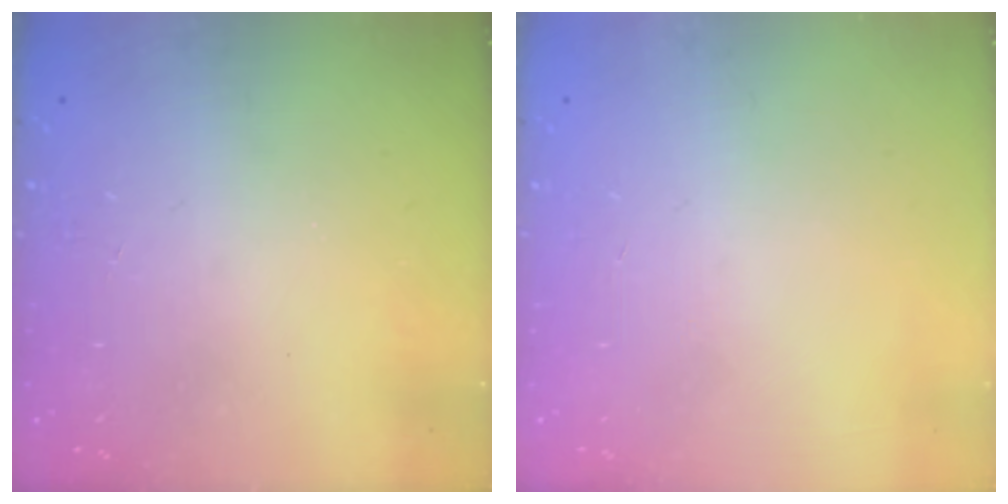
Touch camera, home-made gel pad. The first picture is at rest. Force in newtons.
{"total": 0.0}